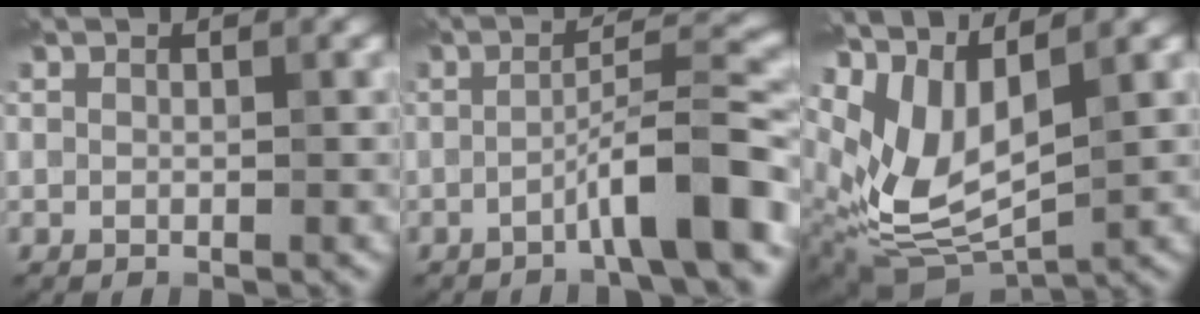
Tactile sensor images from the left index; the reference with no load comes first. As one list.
[{"total": 5.8, "force": [-2.9, 0.2, 5.0], "torque": [-0.074, 0.026, -0.055]}, {"total": 6.8, "force": [2.5, 3.4, 5.4], "torque": [-0.118, -0.013, 0.056]}]